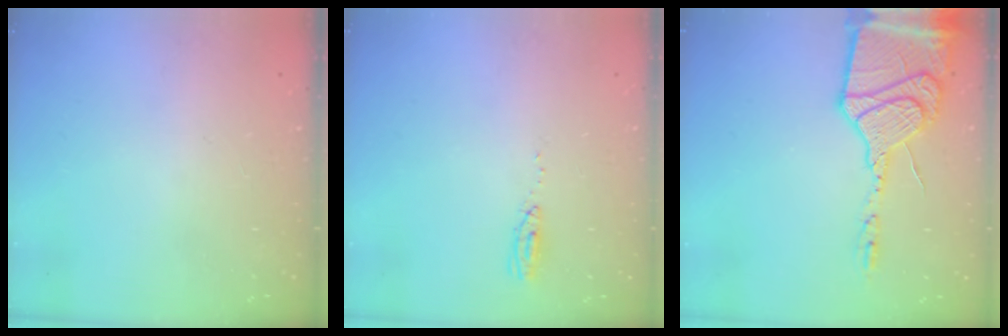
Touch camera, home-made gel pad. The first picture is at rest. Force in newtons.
{"total": 3.6, "press": 3.3, "slide": 1.5}
{"total": 24.1, "press": 21.5, "slide": 10.8}